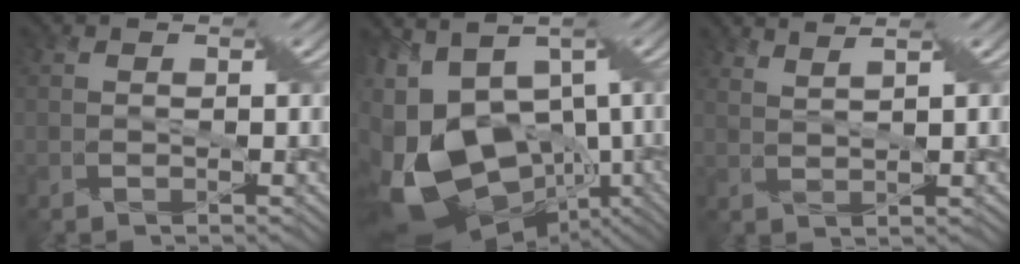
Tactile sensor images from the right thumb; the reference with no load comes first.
{"total": 17.0, "force": [-1.6, 10.4, 13.4], "torque": [-0.292, -0.008, 0.010]}
{"total": 3.9, "force": [3.4, -1.1, 1.6], "torque": [-0.051, -0.003, 0.069]}